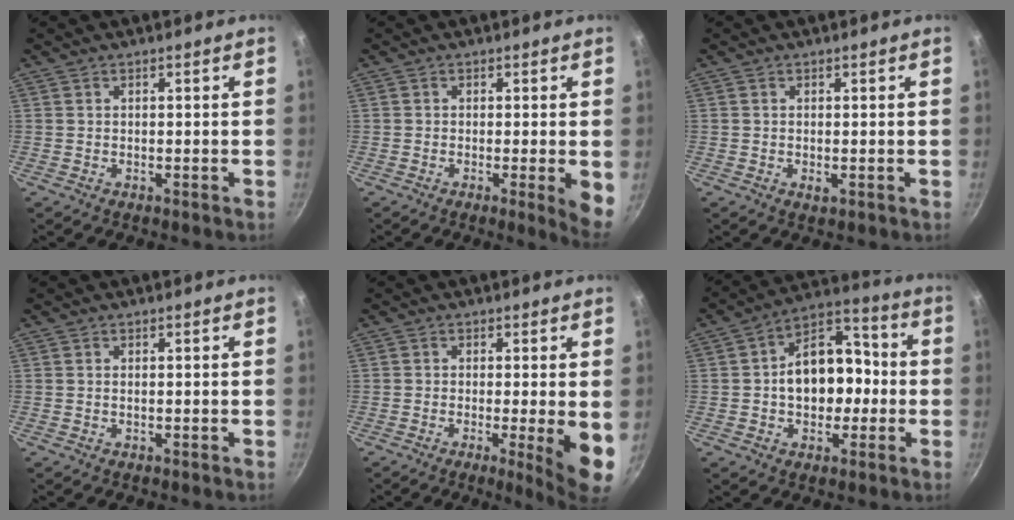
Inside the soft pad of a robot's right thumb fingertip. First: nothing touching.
{"total": 5.2, "force": [-0.7, 0.8, 5.1], "torque": [-0.060, -0.009, -0.011]}
{"total": 1.0, "force": [-0.1, 0.4, 0.9], "torque": [-0.019, -0.002, -0.003]}
{"total": 0.0}
{"total": 7.9, "force": [-1.1, 1.0, 7.7], "torque": [-0.104, -0.017, -0.014]}
{"total": 14.7, "force": [-0.5, 10.4, 10.4], "torque": [-0.110, 0.040, -0.019]}